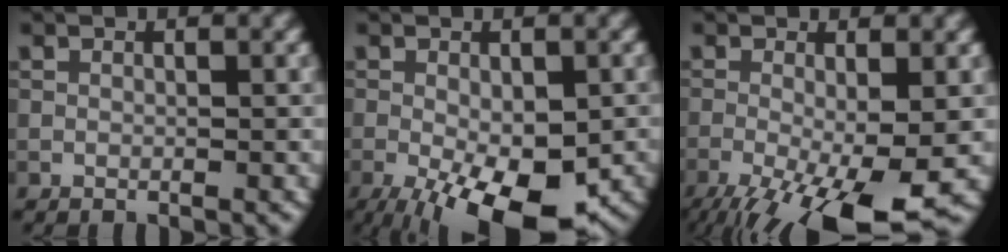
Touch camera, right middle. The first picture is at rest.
{"total": 10.6, "force": [-4.5, 4.2, 8.7], "torque": [-0.149, -0.028, -0.054]}
{"total": 10.2, "force": [-4.7, 2.8, 8.6], "torque": [-0.156, -0.027, -0.080]}